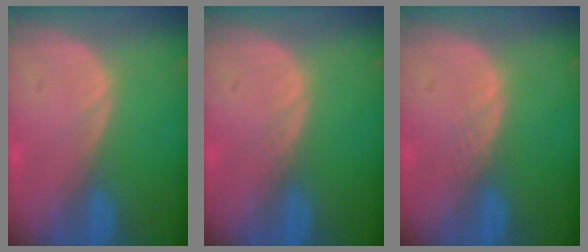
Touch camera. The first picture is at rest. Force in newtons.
{"total": 0.6, "press": 0.6, "slide": 0.0}
{"total": 1.3, "press": 1.2, "slide": 0.1}